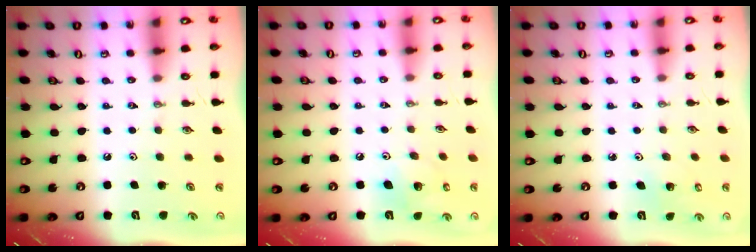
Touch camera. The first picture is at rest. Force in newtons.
{"total": 10.5, "press": 10.3, "slide": 2.1}
{"total": 1.9, "press": 1.9, "slide": 0.1}